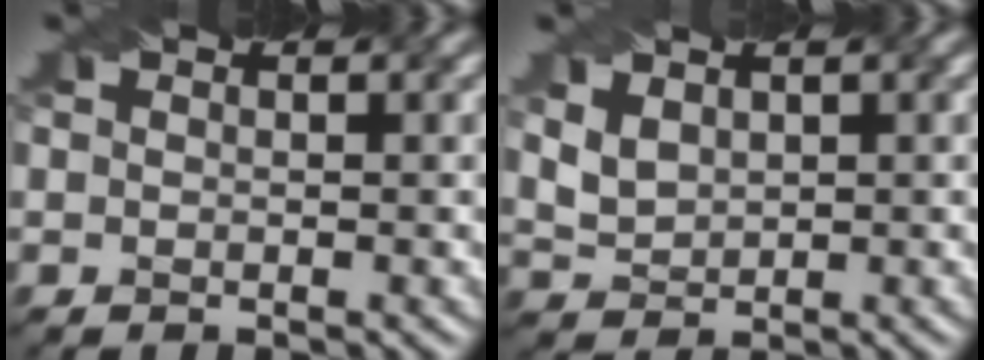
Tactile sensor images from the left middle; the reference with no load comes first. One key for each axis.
{"total": 2.9, "fx": 1.5, "fy": 2.0, "fz": 1.5, "tx": -0.051, "ty": 0.004, "tz": 0.042}